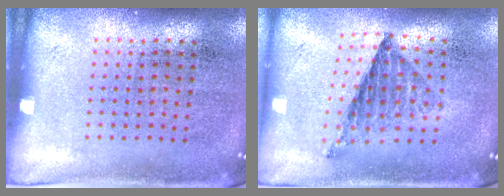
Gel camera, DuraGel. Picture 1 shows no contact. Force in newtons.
{"total": 0.8, "press": 0.8, "slide": 0.0}